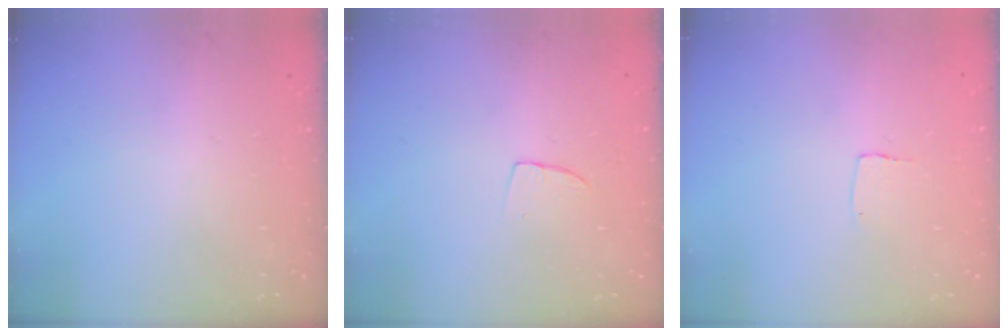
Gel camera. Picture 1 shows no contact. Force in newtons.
{"total": 2.9, "press": 2.9, "slide": 0.2}
{"total": 3.8, "press": 3.8, "slide": 0.1}